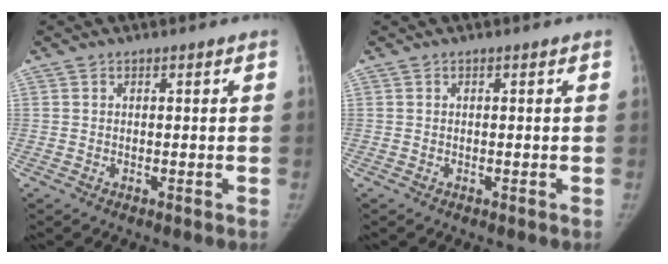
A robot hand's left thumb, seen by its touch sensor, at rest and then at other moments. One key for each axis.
{"total": 0.0}